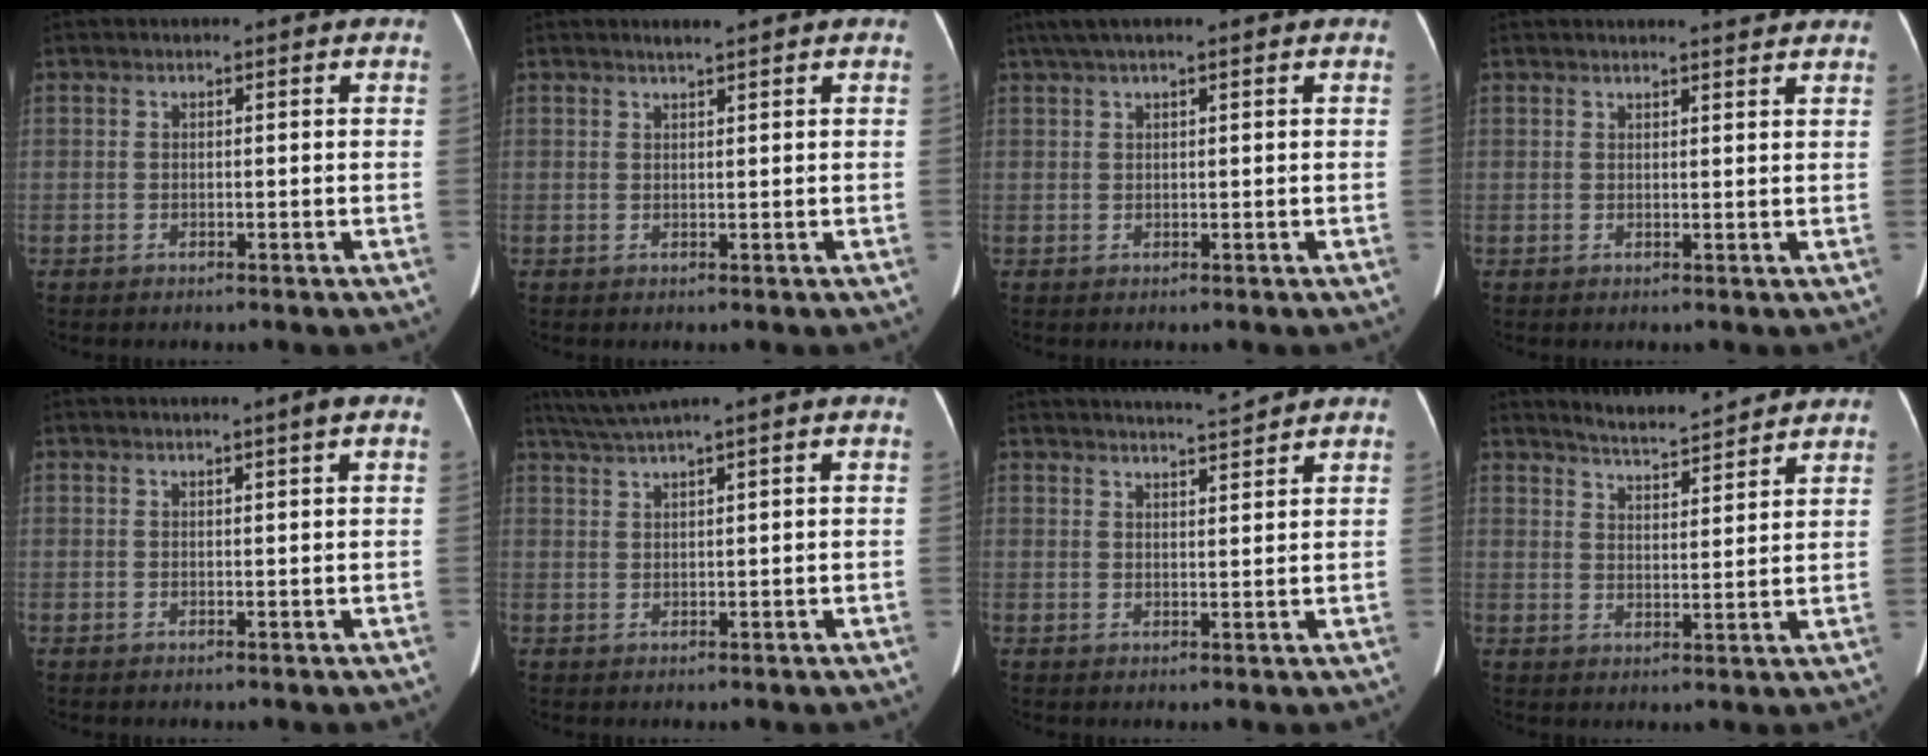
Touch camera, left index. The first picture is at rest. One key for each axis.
{"total": 1.2, "fx": 1.0, "fy": -0.2, "fz": 0.5, "tx": -0.013, "ty": 0.001, "tz": 0.021}
{"total": 4.5, "fx": 3.3, "fy": 0.0, "fz": 3.0, "tx": -0.055, "ty": 0.037, "tz": 0.061}
{"total": 2.7, "fx": 2.6, "fy": 0.0, "fz": 0.5, "tx": -0.011, "ty": -0.003, "tz": 0.028}
{"total": 1.3, "fx": 0.8, "fy": -0.3, "fz": 1.0, "tx": -0.015, "ty": -0.003, "tz": 0.014}
{"total": 3.6, "fx": 2.8, "fy": -1.3, "fz": 1.8, "tx": -0.046, "ty": 0.010, "tz": 0.066}
{"total": 4.8, "fx": 4.6, "fy": -0.8, "fz": 1.1, "tx": -0.022, "ty": 0.001, "tz": 0.068}
{"total": 8.8, "fx": 8.4, "fy": 0.7, "fz": 2.4, "tx": -0.045, "ty": 0.010, "tz": 0.124}